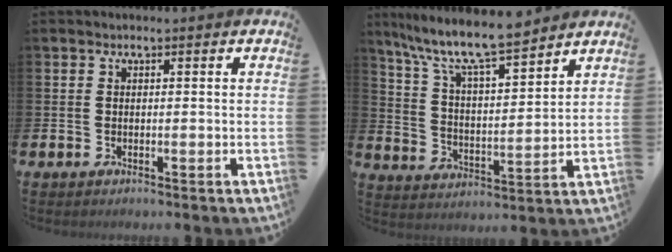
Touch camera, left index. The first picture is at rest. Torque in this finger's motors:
{"motor_torque": [0.49, -0.81, 1.06, 0.21]}